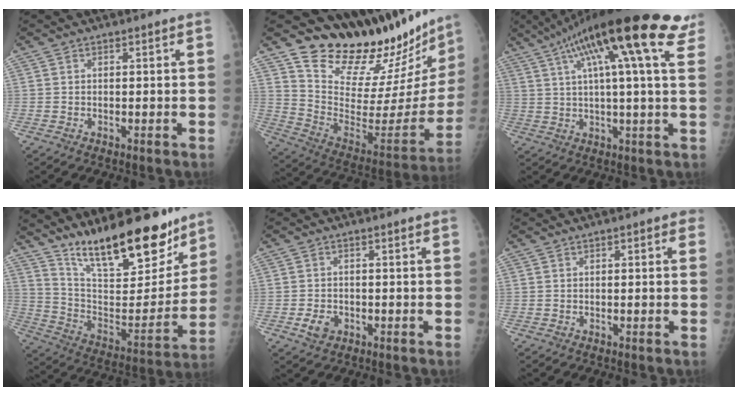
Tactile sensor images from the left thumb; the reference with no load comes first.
{"total": 26.7, "force": [24.7, 5.4, 8.4], "torque": [-0.091, -0.211, 0.358]}
{"total": 22.8, "force": [12.7, 3.5, 18.6], "torque": [-0.290, 0.009, 0.176]}
{"total": 24.0, "force": [17.7, 8.0, 14.1], "torque": [-0.173, -0.091, 0.295]}
{"total": 3.1, "force": [-1.0, 2.4, 1.6], "torque": [-0.025, 0.001, -0.014]}
{"total": 1.3, "force": [0.5, 0.7, 1.0], "torque": [-0.004, 0.003, 0.002]}